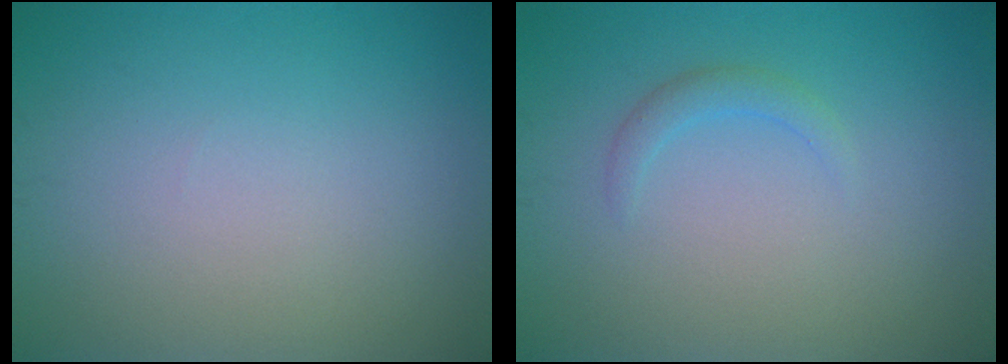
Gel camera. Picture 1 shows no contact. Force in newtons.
{"total": 1.3, "press": 1.3, "slide": 0.1}